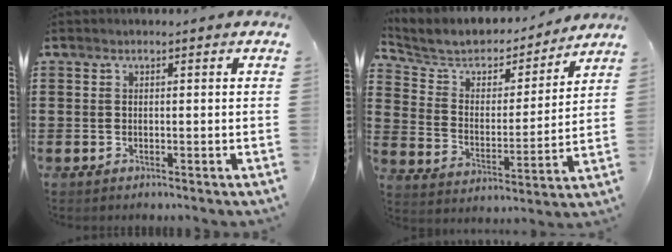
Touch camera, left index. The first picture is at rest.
{"total": 5.6, "force": [5.0, 2.2, 1.0], "torque": [-0.055, -0.039, 0.081]}